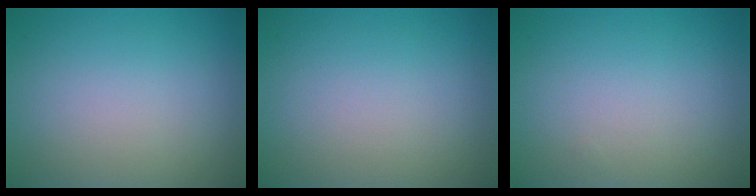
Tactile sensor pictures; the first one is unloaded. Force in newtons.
{"total": 0.0}
{"total": 0.0}